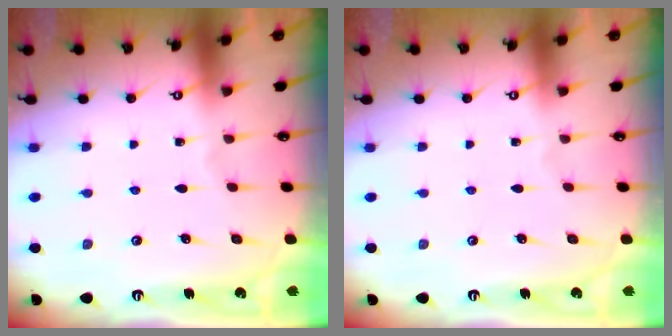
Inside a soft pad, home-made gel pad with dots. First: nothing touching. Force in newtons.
{"total": 0.0}